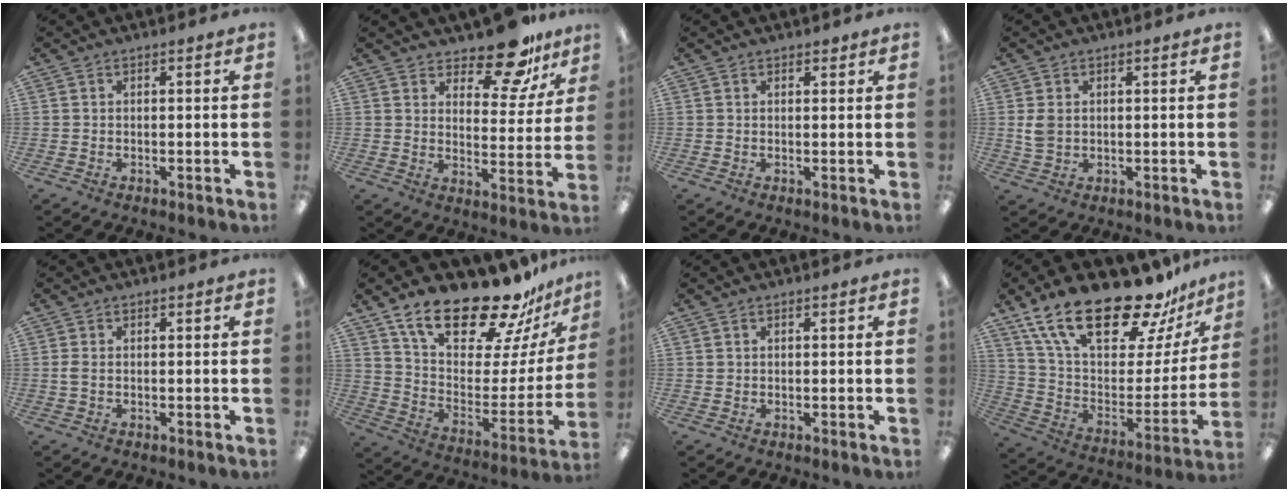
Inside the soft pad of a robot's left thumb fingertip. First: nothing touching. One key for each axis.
{"total": 13.7, "fx": 11.0, "fy": 5.3, "fz": 6.3, "tx": -0.081, "ty": -0.079, "tz": 0.192}
{"total": 1.1, "fx": 0.9, "fy": 0.7, "fz": 0.2, "tx": 0.004, "ty": -0.002, "tz": 0.015}
{"total": 3.8, "fx": 0.7, "fy": 2.9, "fz": 2.4, "tx": -0.045, "ty": -0.001, "tz": 0.010}
{"total": 1.8, "fx": 0.0, "fy": 1.0, "fz": 1.5, "tx": -0.030, "ty": 0.005, "tz": -0.002}
{"total": 22.8, "fx": 18.0, "fy": 7.9, "fz": 11.6, "tx": -0.181, "ty": -0.129, "tz": 0.309}
{"total": 0.6, "fx": 0.3, "fy": 0.5, "fz": 0.0, "tx": -0.001, "ty": 0.004, "tz": 0.004}
{"total": 26.1, "fx": 19.4, "fy": 9.3, "fz": 14.9, "tx": -0.258, "ty": -0.127, "tz": 0.338}